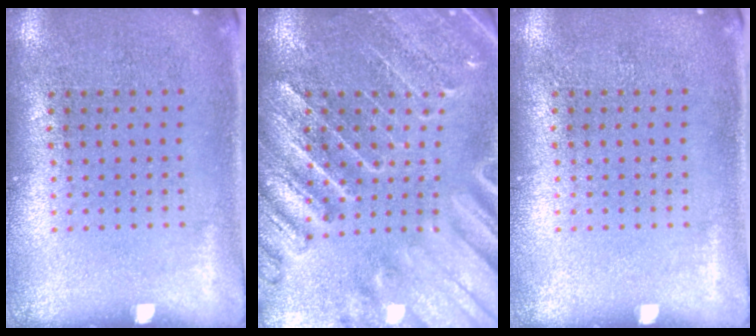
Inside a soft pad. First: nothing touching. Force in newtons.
{"total": 3.2, "press": 3.0, "slide": 1.2}
{"total": 0.0}